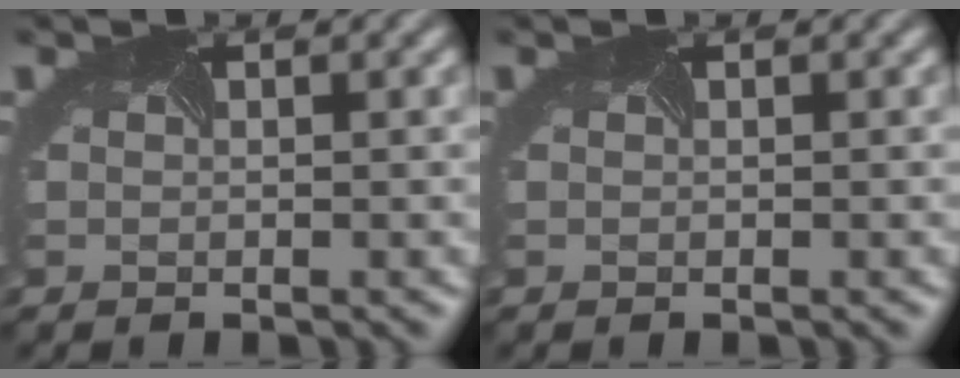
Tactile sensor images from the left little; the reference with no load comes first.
{"total": 0.0}